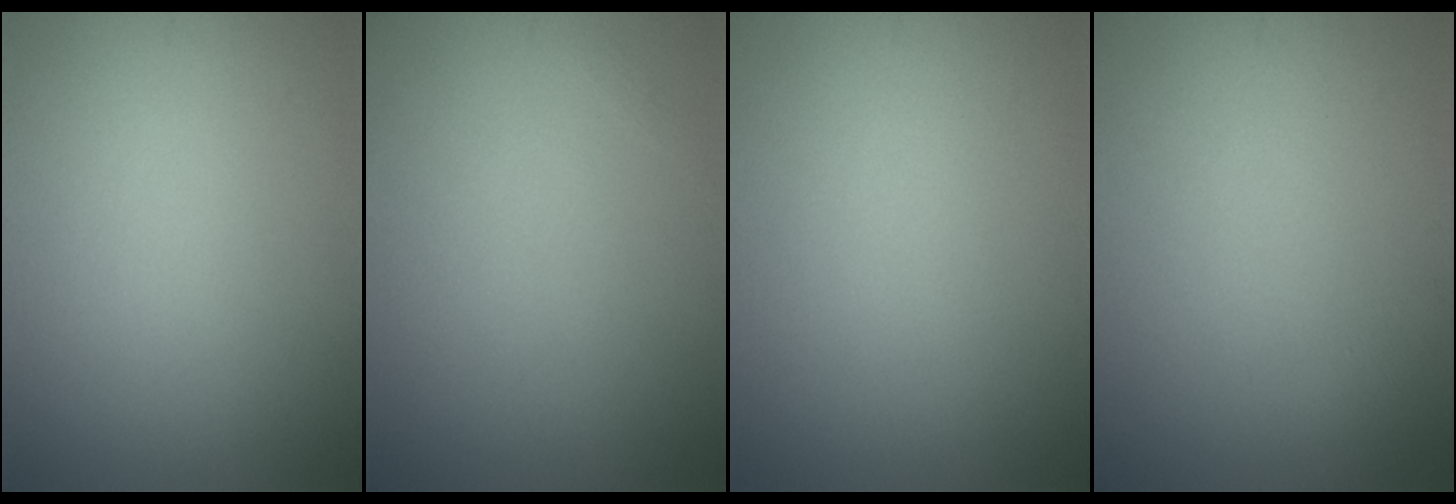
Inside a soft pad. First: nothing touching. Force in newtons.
{"total": 0.0}
{"total": 0.0}
{"total": 0.5, "press": 0.5, "slide": 0.0}